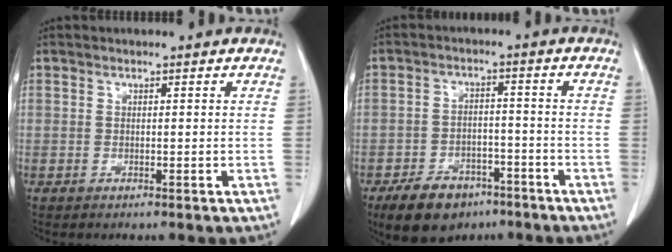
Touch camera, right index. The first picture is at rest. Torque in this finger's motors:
{"motor_torque": [0.62, -0.43, 0.20, 0.01]}